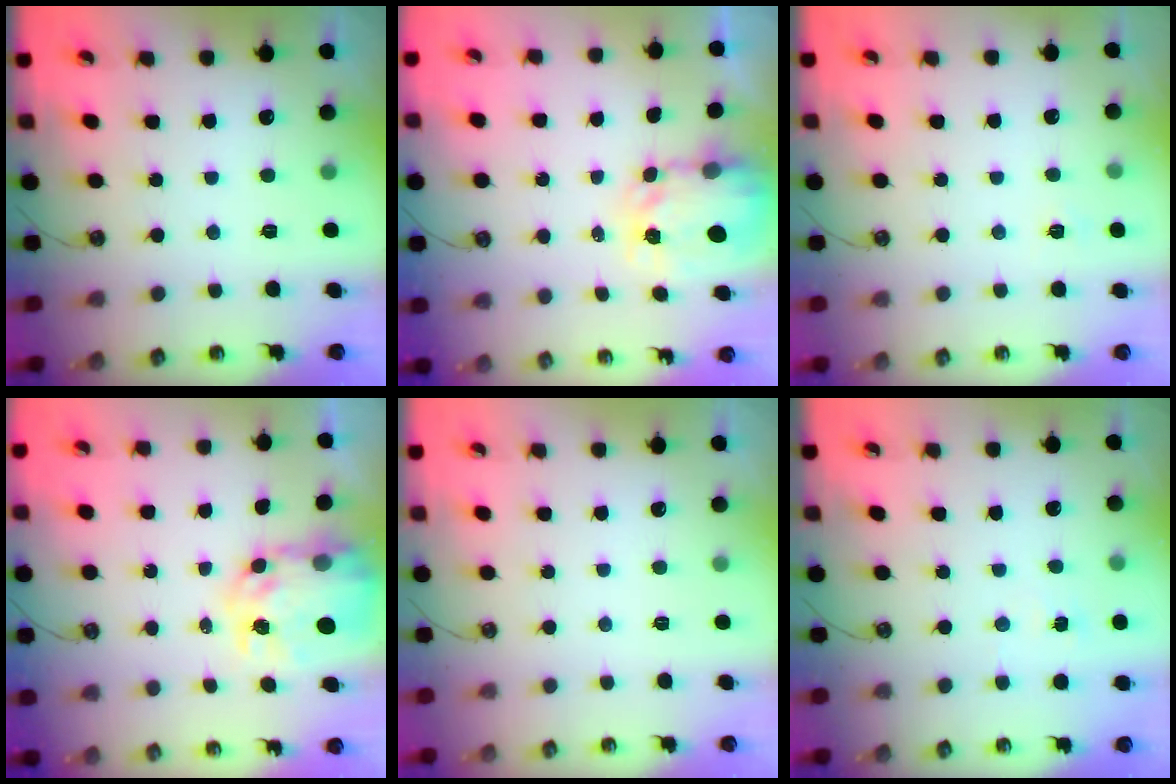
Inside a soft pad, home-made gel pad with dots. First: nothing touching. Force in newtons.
{"total": 5.0, "press": 5.0, "slide": 0.4}
{"total": 3.2, "press": 3.2, "slide": 0.5}
{"total": 9.7, "press": 9.6, "slide": 0.9}
{"total": 0.0}
{"total": 4.0, "press": 4.0, "slide": 0.4}